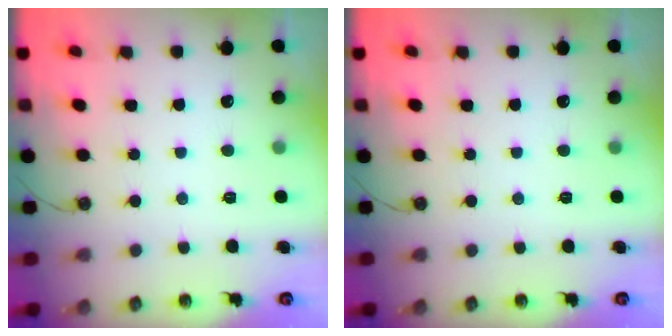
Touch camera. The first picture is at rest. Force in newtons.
{"total": 0.0}